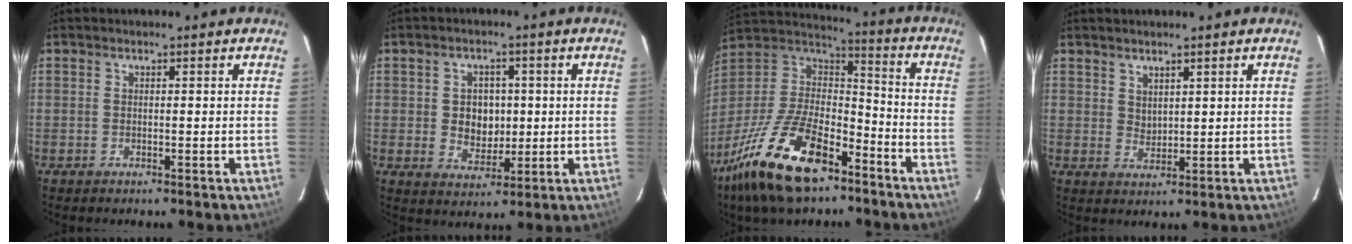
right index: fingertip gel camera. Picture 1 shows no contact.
{"total": 6.3, "force": [0.2, 5.3, 3.4], "torque": [-0.063, 0.006, 0.015]}
{"total": 23.1, "force": [-14.4, 10.0, 15.0], "torque": [-0.313, -0.015, -0.255]}
{"total": 2.7, "force": [2.2, 1.4, 0.8], "torque": [-0.011, 0.000, 0.043]}